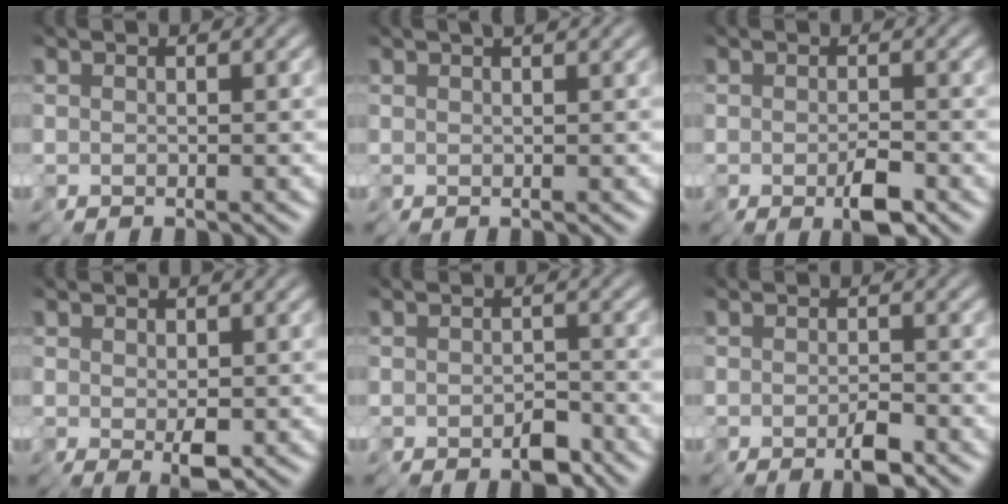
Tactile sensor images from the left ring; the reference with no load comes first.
{"total": 1.0, "force": [0.5, 0.1, 0.8], "torque": [-0.013, 0.008, 0.009]}
{"total": 2.5, "force": [-1.1, 0.8, 2.1], "torque": [-0.036, 0.000, -0.014]}
{"total": 2.0, "force": [0.1, 1.0, 1.7], "torque": [-0.034, -0.001, 0.010]}
{"total": 2.8, "force": [-1.5, 1.5, 1.9], "torque": [-0.028, -0.004, -0.021]}
{"total": 2.1, "force": [-1.0, 0.7, 1.7], "torque": [-0.031, 0.001, -0.014]}